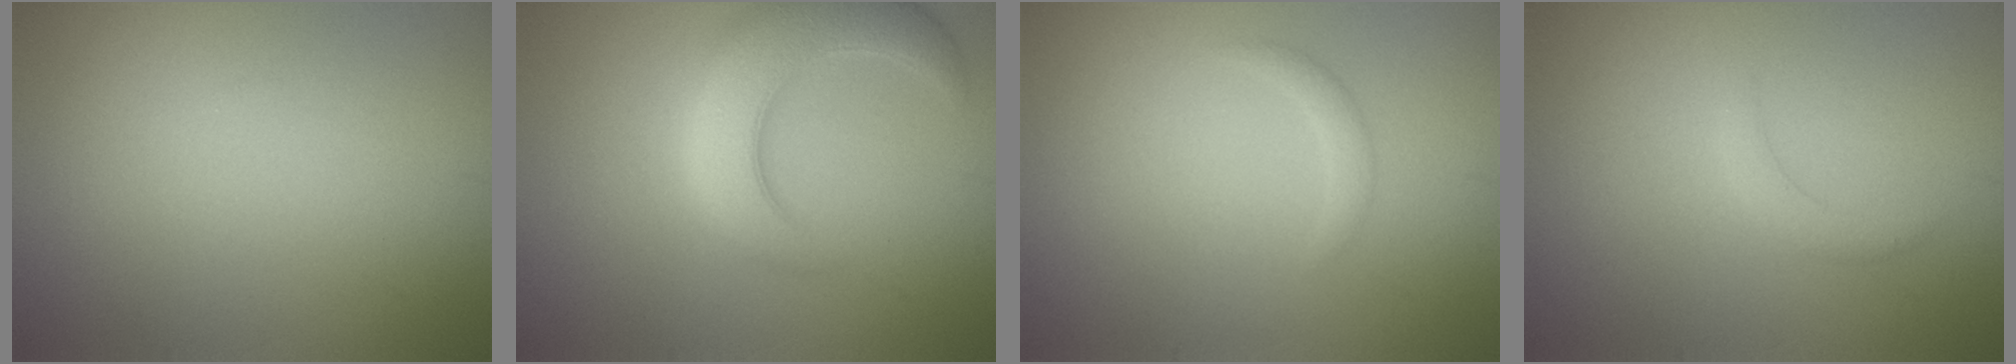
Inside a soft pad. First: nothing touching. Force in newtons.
{"total": 6.5, "press": 6.5, "slide": 0.3}
{"total": 0.9, "press": 0.9, "slide": 0.1}
{"total": 1.2, "press": 1.2, "slide": 0.2}